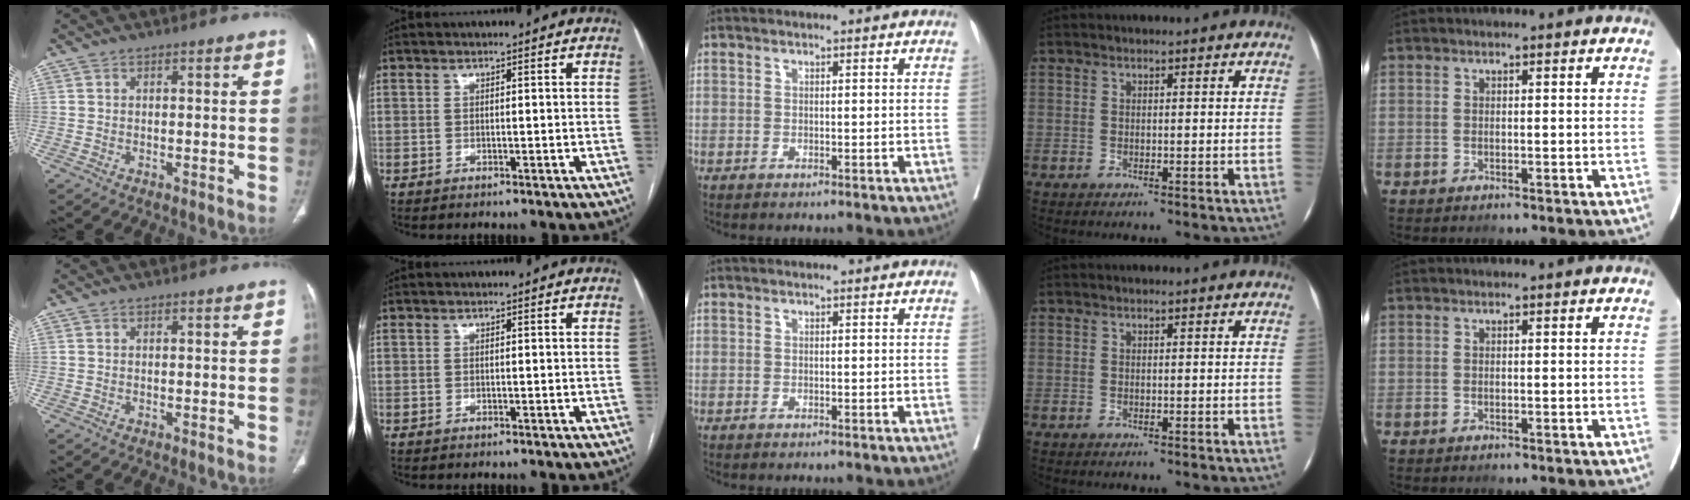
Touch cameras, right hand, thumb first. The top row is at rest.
{}